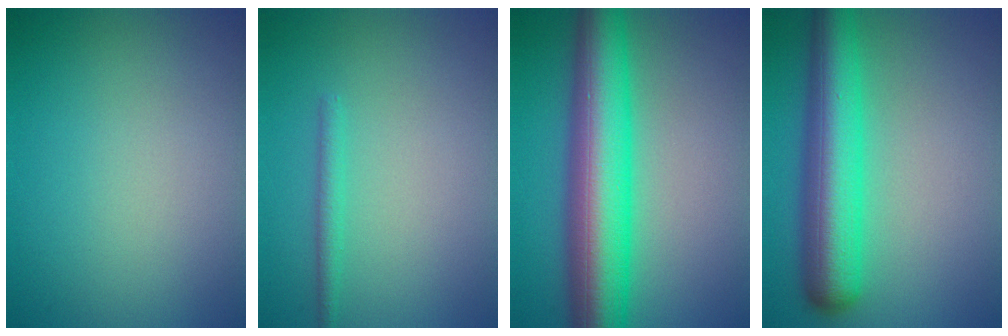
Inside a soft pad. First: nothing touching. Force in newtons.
{"total": 1.3, "press": 1.3, "slide": 0.1}
{"total": 10.9, "press": 10.9, "slide": 0.2}
{"total": 7.8, "press": 7.8, "slide": 0.2}